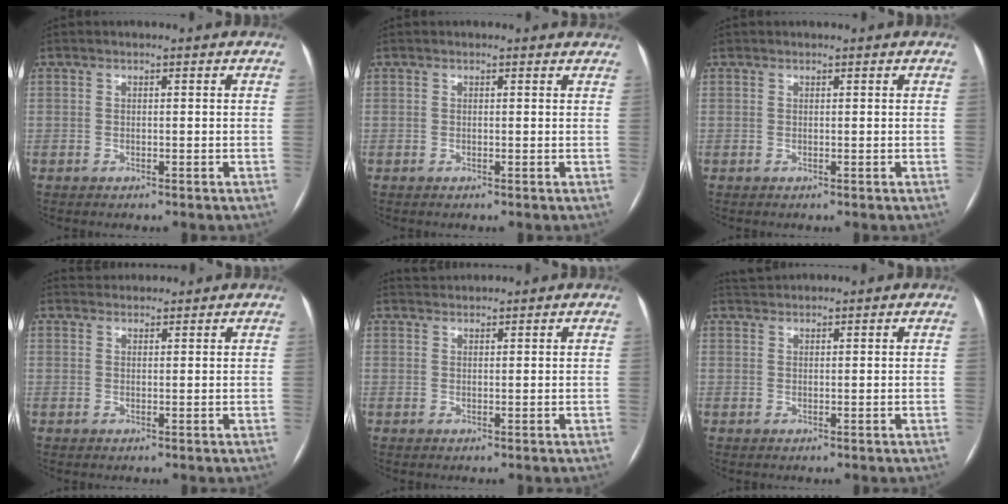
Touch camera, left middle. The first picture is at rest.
{"total": 2.0, "force": [1.9, 0.8, 0.1], "torque": [-0.003, 0.000, 0.004]}
{"total": 0.0}
{"total": 2.3, "force": [2.2, 0.6, -0.1], "torque": [0.000, 0.023, 0.037]}
{"total": 1.8, "force": [1.8, 0.0, -0.2], "torque": [-0.005, 0.017, 0.038]}
{"total": 2.0, "force": [2.0, 0.1, 0.0], "torque": [-0.008, 0.021, 0.042]}